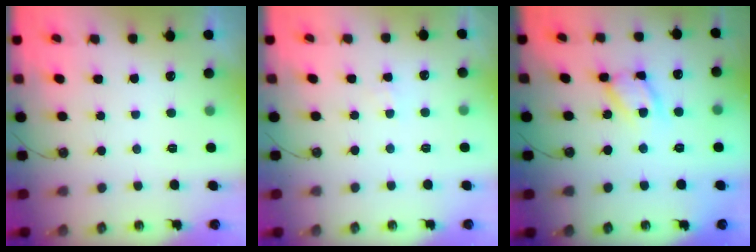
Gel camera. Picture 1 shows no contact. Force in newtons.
{"total": 1.6, "press": 1.6, "slide": 0.3}
{"total": 12.2, "press": 12.2, "slide": 0.4}